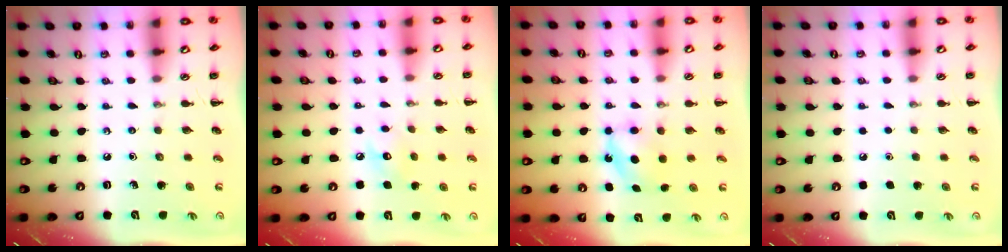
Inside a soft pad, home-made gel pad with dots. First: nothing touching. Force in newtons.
{"total": 6.0, "press": 5.9, "slide": 1.0}
{"total": 5.6, "press": 5.4, "slide": 1.5}
{"total": 1.6, "press": 1.6, "slide": 0.1}